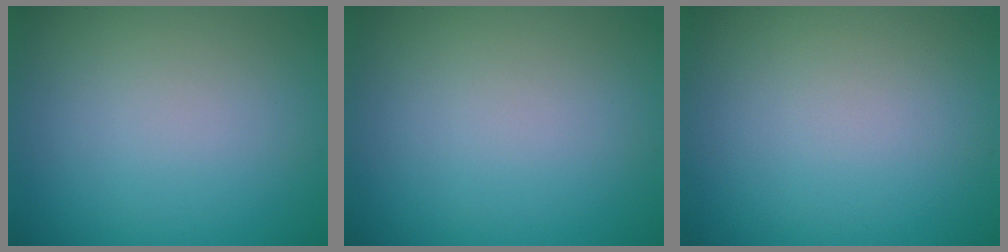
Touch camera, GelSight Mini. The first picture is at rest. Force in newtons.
{"total": 0.0}
{"total": 0.0}